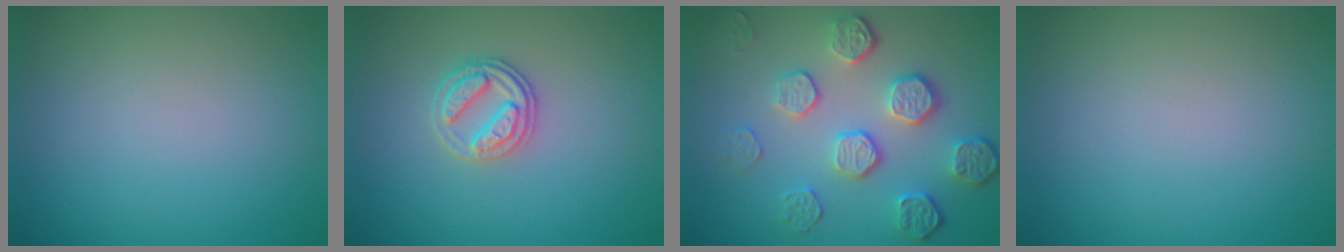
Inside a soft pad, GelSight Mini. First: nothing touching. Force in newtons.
{"total": 2.6, "press": 2.4, "slide": 1.0}
{"total": 5.3, "press": 4.0, "slide": 3.5}
{"total": 0.0}